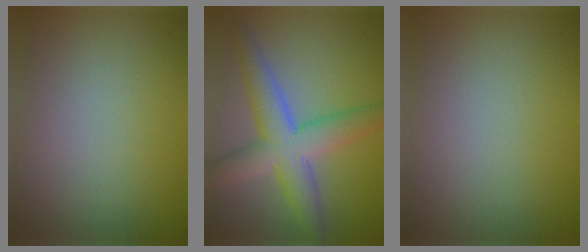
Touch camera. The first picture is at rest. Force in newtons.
{"total": 7.1, "press": 7.1, "slide": 0.2}
{"total": 0.0}